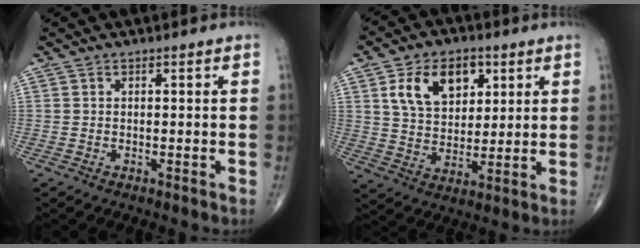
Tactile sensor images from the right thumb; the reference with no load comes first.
{"total": 12.7, "force": [5.0, 8.4, 8.0], "torque": [-0.101, -0.013, 0.093]}